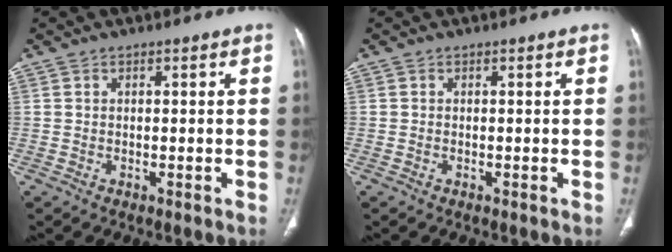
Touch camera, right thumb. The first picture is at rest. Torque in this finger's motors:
{"motor_torque": [-0.11, -0.05, 0.04, -0.02, -0.01]}